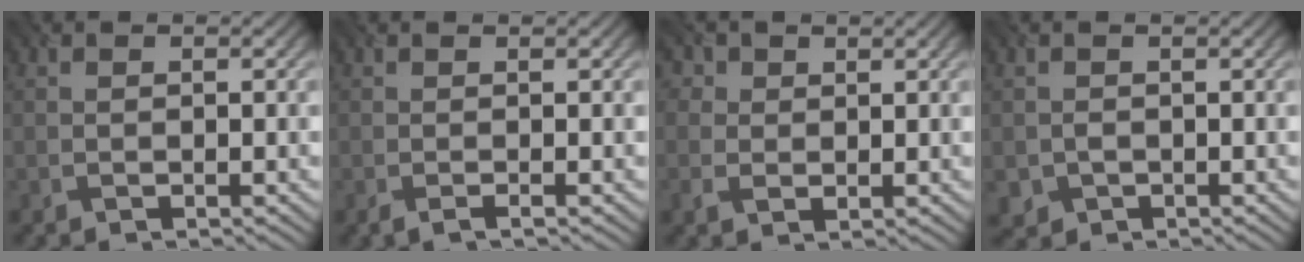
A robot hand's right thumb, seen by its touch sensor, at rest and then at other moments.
{"total": 1.1, "force": [-0.2, 0.1, 1.1], "torque": [-0.020, -0.003, -0.006]}
{"total": 3.0, "force": [0.9, 2.6, 1.4], "torque": [-0.035, 0.000, 0.015]}
{"total": 1.5, "force": [-0.4, 1.3, 0.6], "torque": [-0.017, -0.007, -0.005]}